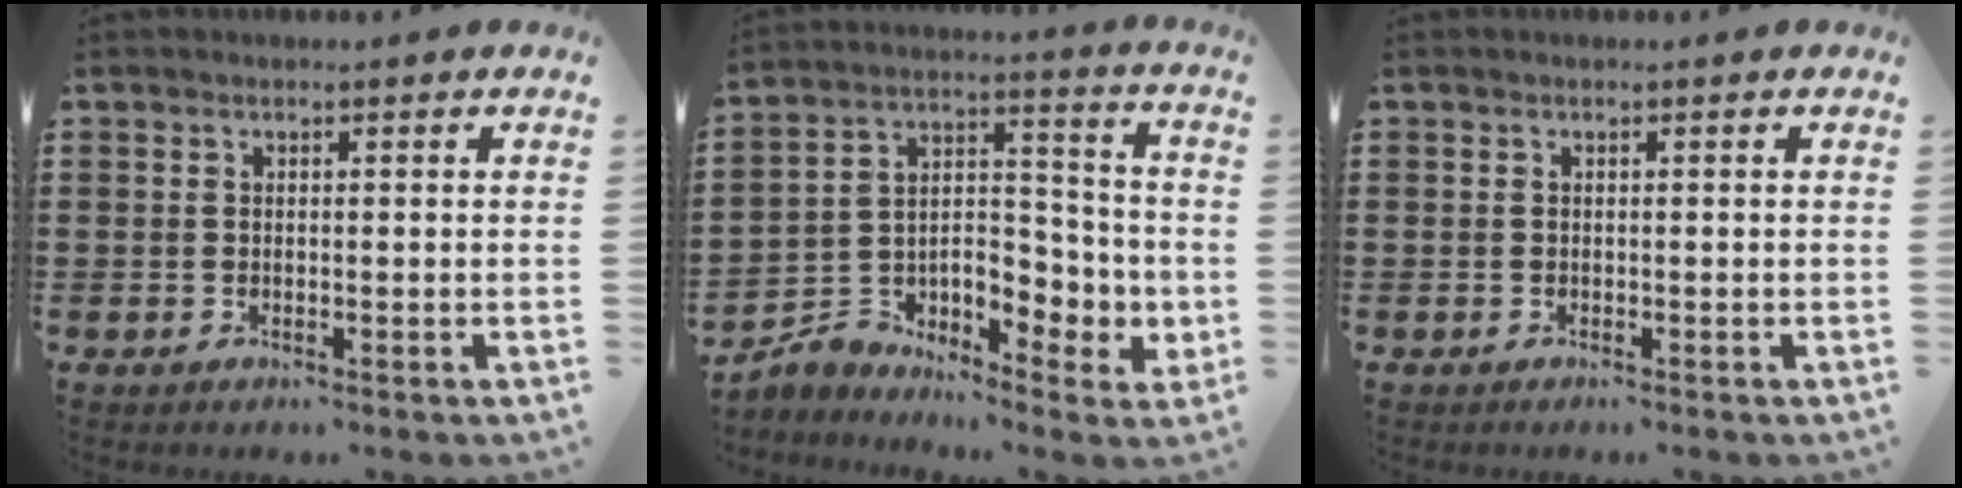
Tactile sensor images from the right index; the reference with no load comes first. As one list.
[{"total": 5.3, "force": [-2.0, 4.3, 2.3], "torque": [-0.056, -0.007, -0.036]}, {"total": 0.0}]